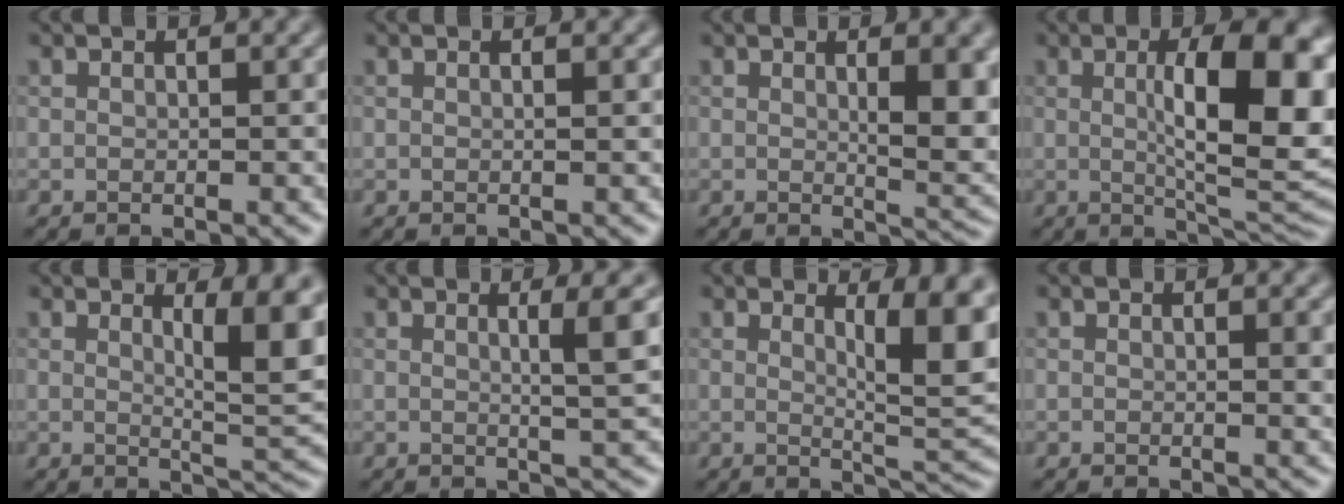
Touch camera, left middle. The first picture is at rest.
{"total": 0.7, "force": [0.1, 0.2, 0.6], "torque": [-0.006, 0.001, -0.003]}
{"total": 5.3, "force": [1.1, 1.5, 5.0], "torque": [-0.063, -0.006, 0.023]}
{"total": 11.3, "force": [1.1, 3.4, 10.7], "torque": [-0.146, -0.001, 0.021]}
{"total": 6.5, "force": [1.9, 1.6, 6.0], "torque": [-0.077, -0.011, 0.032]}
{"total": 4.0, "force": [0.9, 0.6, 3.8], "torque": [-0.051, 0.003, 0.010]}
{"total": 7.2, "force": [2.2, 2.0, 6.6], "torque": [-0.087, -0.011, 0.037]}
{"total": 1.5, "force": [0.3, 0.4, 1.4], "torque": [-0.015, -0.001, 0.003]}